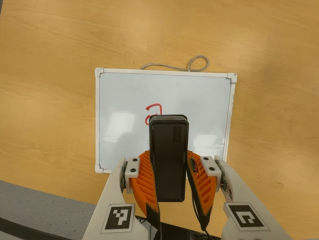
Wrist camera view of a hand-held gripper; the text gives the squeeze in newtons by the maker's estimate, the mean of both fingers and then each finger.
{"total": 8.3, "left": 6.5, "right": 10.2}